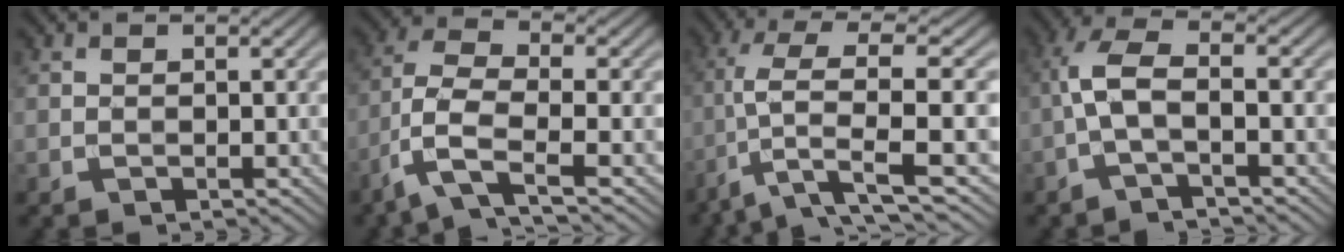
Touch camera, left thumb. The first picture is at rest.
{"total": 7.0, "force": [-3.7, 2.0, 5.6], "torque": [-0.120, 0.003, -0.092]}
{"total": 7.8, "force": [-1.4, 1.6, 7.5], "torque": [-0.135, 0.018, -0.038]}
{"total": 5.2, "force": [-1.4, 1.4, 4.8], "torque": [-0.105, 0.014, -0.043]}